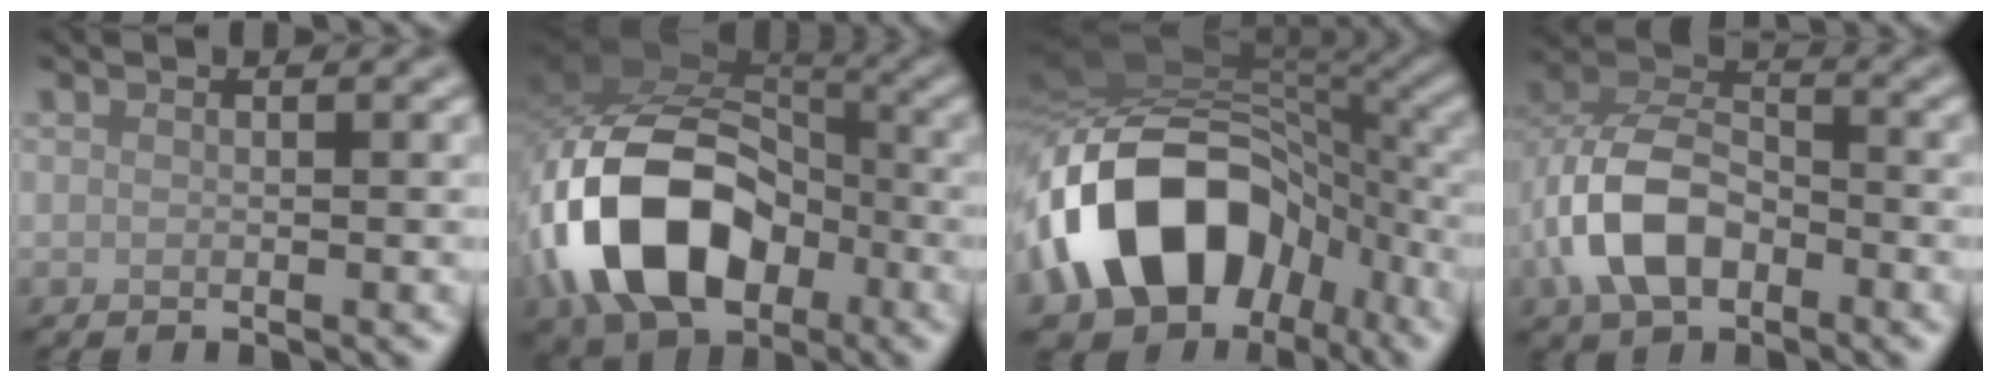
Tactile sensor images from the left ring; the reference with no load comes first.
{"total": 13.6, "force": [-4.6, 8.6, 9.5], "torque": [-0.189, 0.001, -0.094]}
{"total": 16.3, "force": [-5.4, 11.4, 10.4], "torque": [-0.185, -0.001, -0.097]}
{"total": 7.2, "force": [-2.5, 4.6, 5.0], "torque": [-0.104, 0.005, -0.053]}